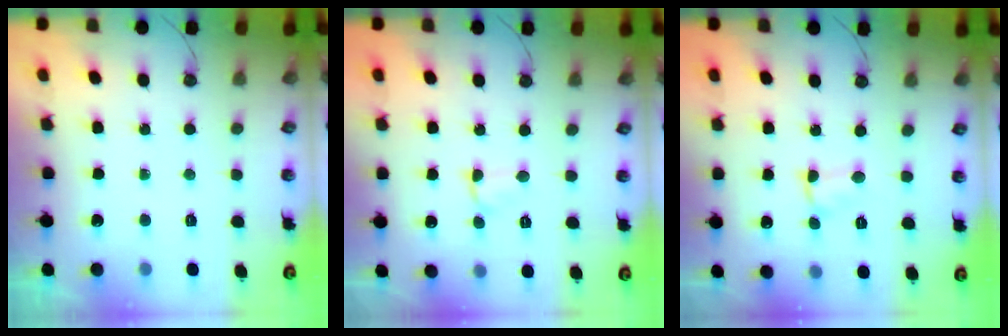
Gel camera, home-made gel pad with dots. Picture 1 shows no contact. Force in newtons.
{"total": 1.9, "press": 1.9, "slide": 0.3}
{"total": 1.7, "press": 1.7, "slide": 0.3}